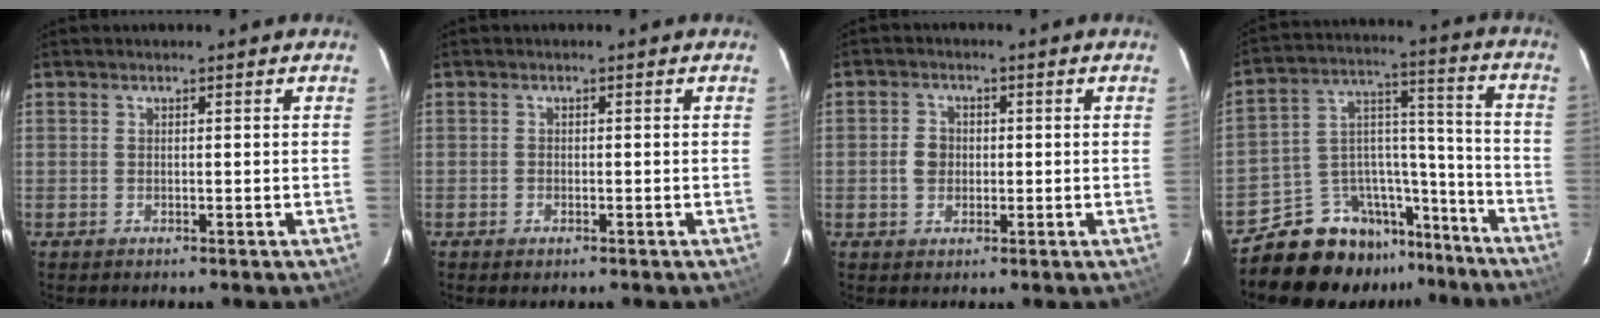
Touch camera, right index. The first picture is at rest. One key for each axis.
{"total": 1.0, "fx": -0.7, "fy": 0.6, "fz": 0.5, "tx": -0.009, "ty": -0.002, "tz": -0.013}
{"total": 3.6, "fx": -0.4, "fy": 3.2, "fz": 1.6, "tx": -0.029, "ty": 0.011, "tz": -0.005}
{"total": 15.6, "fx": -12.9, "fy": 8.2, "fz": 3.2, "tx": -0.053, "ty": 0.080, "tz": -0.193}